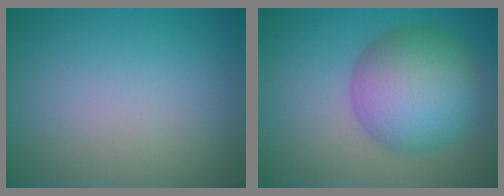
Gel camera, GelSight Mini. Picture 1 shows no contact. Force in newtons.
{"total": 8.7, "press": 8.7, "slide": 0.2}